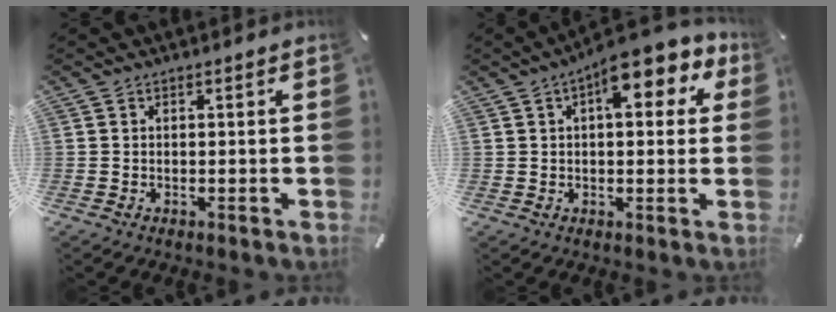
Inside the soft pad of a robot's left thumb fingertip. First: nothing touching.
{"total": 10.3, "force": [5.1, 5.0, 7.4], "torque": [-0.090, -0.019, 0.079]}